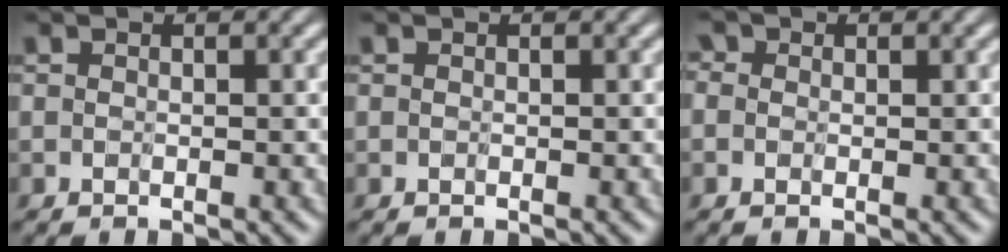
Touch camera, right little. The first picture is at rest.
{"total": 0.0}
{"total": 1.6, "force": [0.4, 1.3, 0.7], "torque": [-0.033, 0.007, -0.008]}